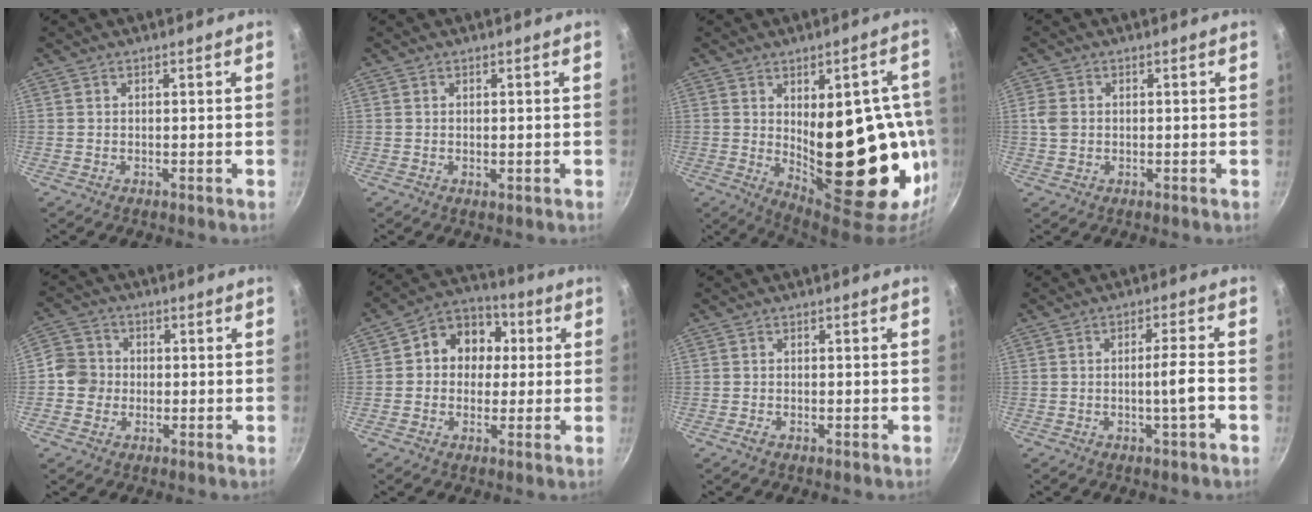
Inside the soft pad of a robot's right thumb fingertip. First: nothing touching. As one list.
[{"total": 0.7, "force": [0.0, 0.3, 0.7], "torque": [-0.009, -0.002, 0.000]}, {"total": 26.1, "force": [-1.4, 11.9, 23.2], "torque": [-0.247, -0.016, 0.014]}, {"total": 3.1, "force": [0.1, 2.6, 1.7], "torque": [-0.030, 0.004, 0.000]}, {"total": 5.9, "force": [-0.7, 5.6, 1.8], "torque": [-0.004, 0.015, -0.031]}, {"total": 10.4, "force": [1.4, 8.8, 5.2], "torque": [-0.035, 0.019, 0.001]}, {"total": 1.0, "force": [-0.5, 0.4, 0.8], "torque": [-0.020, 0.002, -0.012]}, {"total": 4.5, "force": [-1.6, 0.0, 4.2], "torque": [-0.073, 0.016, -0.027]}]